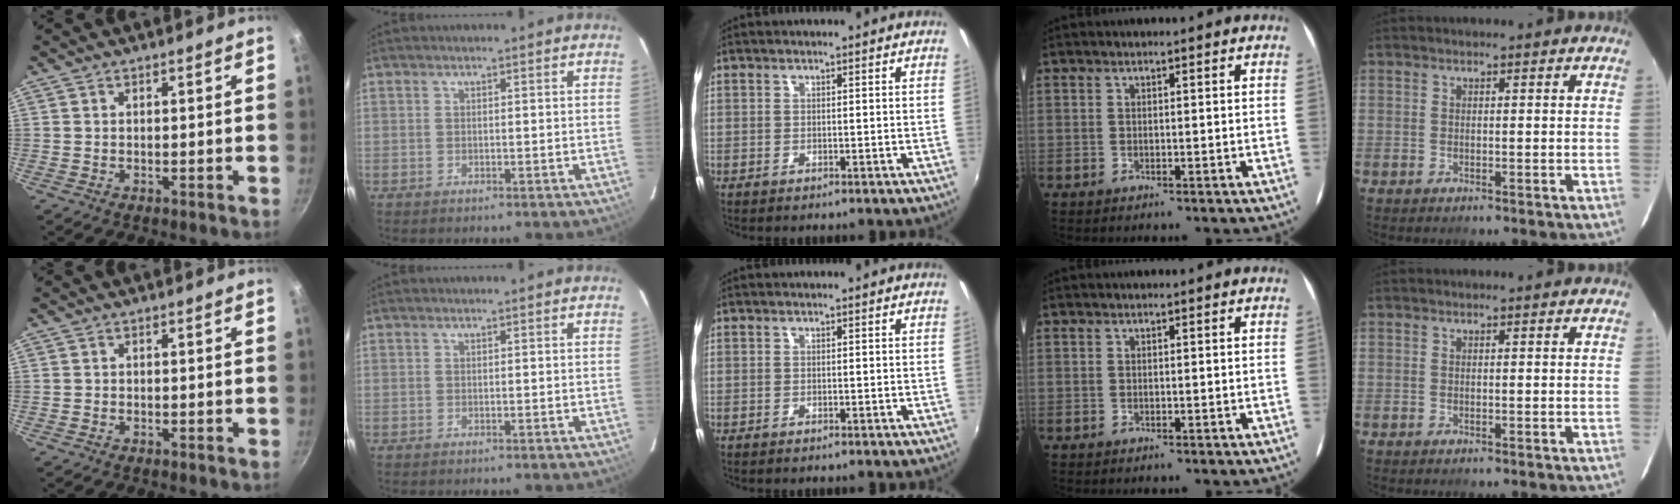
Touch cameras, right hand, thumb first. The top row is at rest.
{}